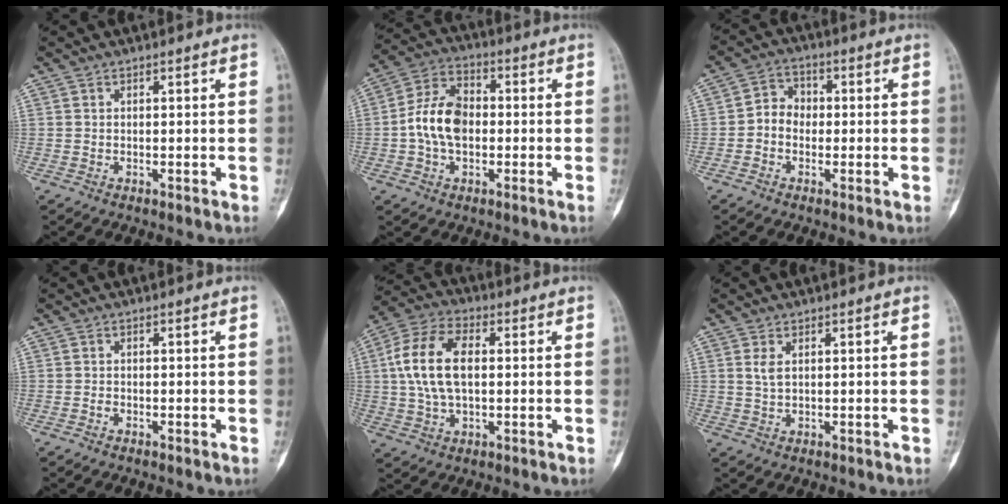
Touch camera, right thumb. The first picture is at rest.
{"total": 10.4, "force": [-0.9, 6.5, 8.0], "torque": [-0.148, 0.028, -0.027]}
{"total": 5.0, "force": [-0.8, 4.3, 2.4], "torque": [-0.014, 0.021, -0.028]}
{"total": 0.5, "force": [-0.4, 0.2, 0.3], "torque": [-0.008, 0.000, -0.008]}
{"total": 13.0, "force": [1.4, 7.4, 10.6], "torque": [-0.208, 0.021, 0.023]}
{"total": 2.2, "force": [0.8, 1.0, 1.8], "torque": [-0.039, 0.001, 0.022]}